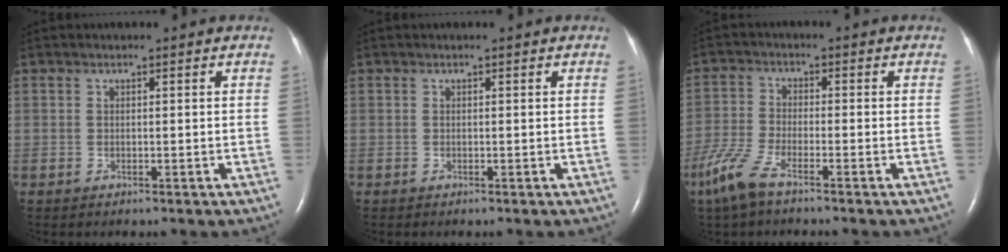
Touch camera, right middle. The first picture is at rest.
{"total": 0.0}
{"total": 6.4, "force": [-4.5, 1.1, 4.4], "torque": [-0.116, -0.015, -0.096]}